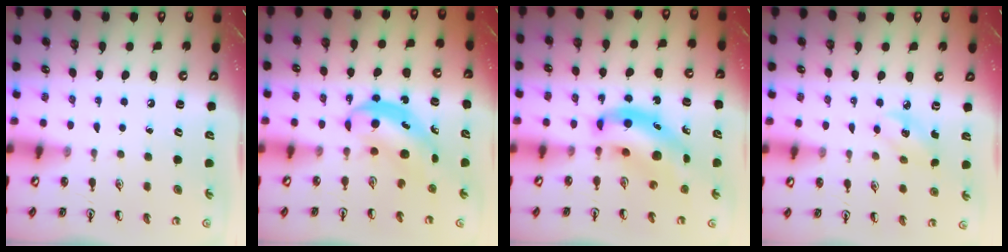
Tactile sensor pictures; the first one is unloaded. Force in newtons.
{"total": 4.8, "press": 4.8, "slide": 0.3}
{"total": 9.1, "press": 8.8, "slide": 2.5}
{"total": 2.8, "press": 2.7, "slide": 0.9}